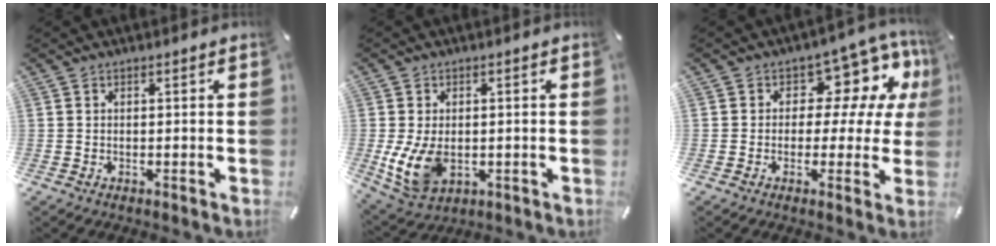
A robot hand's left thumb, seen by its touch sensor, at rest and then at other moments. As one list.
[{"total": 8.6, "force": [-1.1, 5.9, 6.2], "torque": [-0.141, -0.007, -0.019]}, {"total": 9.7, "force": [3.6, 6.8, 5.8], "torque": [-0.073, -0.034, 0.062]}]